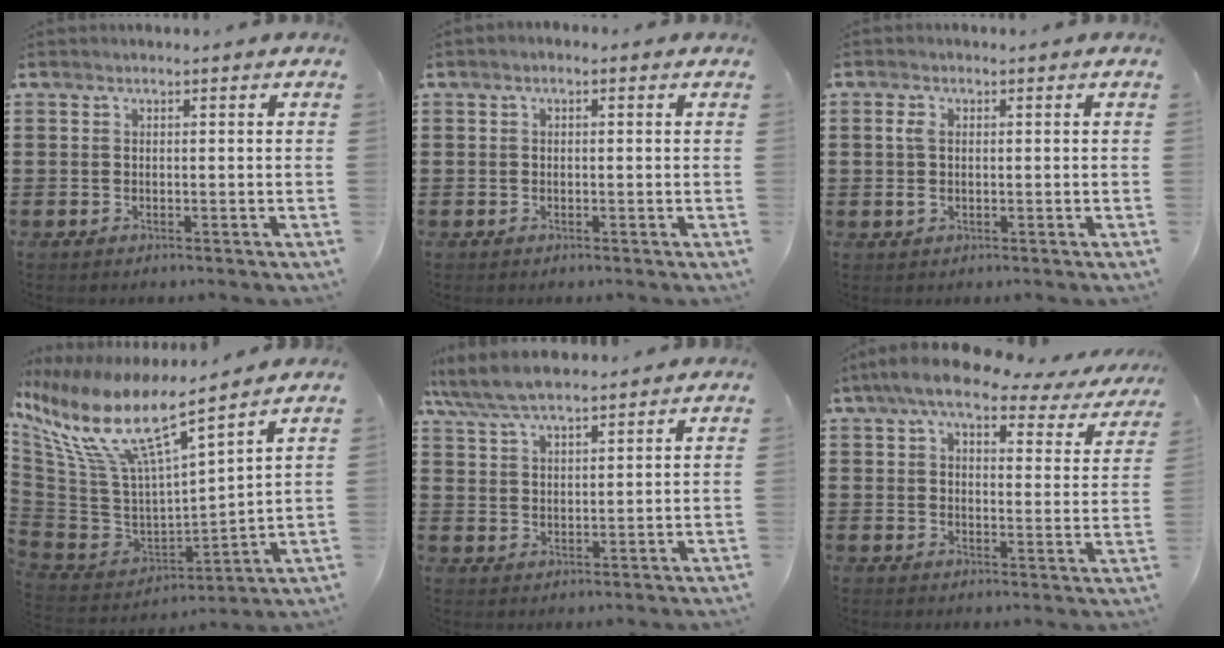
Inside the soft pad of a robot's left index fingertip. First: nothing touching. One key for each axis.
{"total": 0.7, "fx": -0.4, "fy": 0.4, "fz": 0.4, "tx": -0.009, "ty": -0.001, "tz": -0.007}
{"total": 2.4, "fx": 0.1, "fy": 1.4, "fz": 1.9, "tx": -0.056, "ty": 0.001, "tz": -0.005}
{"total": 12.2, "fx": 7.0, "fy": 2.8, "fz": 9.6, "tx": -0.215, "ty": -0.049, "tz": 0.114}
{"total": 6.4, "fx": 5.6, "fy": 1.6, "fz": 2.6, "tx": -0.070, "ty": -0.011, "tz": 0.103}
{"total": 8.1, "fx": 6.4, "fy": 2.0, "fz": 4.4, "tx": -0.095, "ty": -0.023, "tz": 0.109}